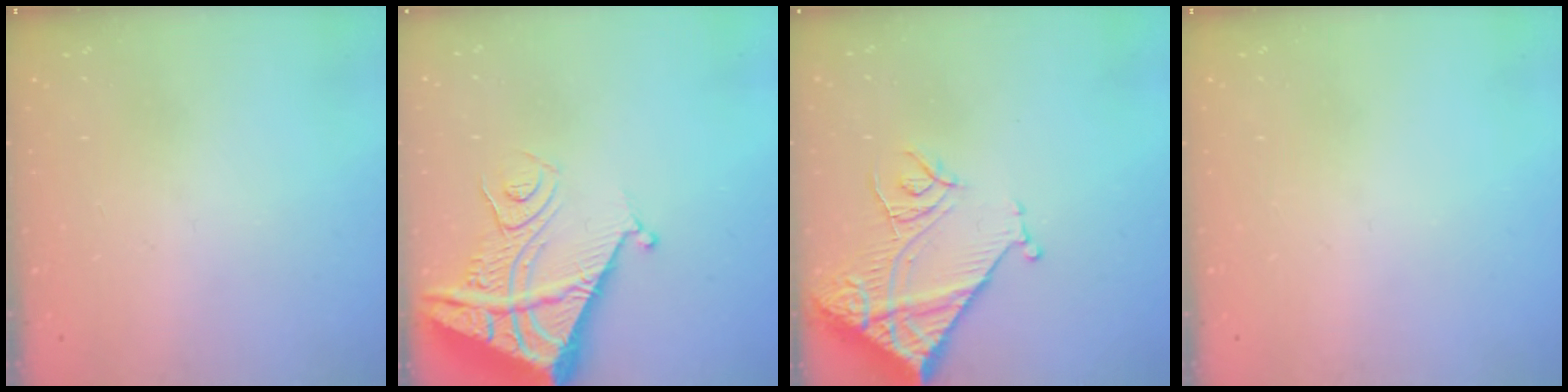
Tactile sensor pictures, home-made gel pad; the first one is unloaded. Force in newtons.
{"total": 11.4, "press": 11.3, "slide": 1.3}
{"total": 14.9, "press": 14.8, "slide": 1.6}
{"total": 0.0}